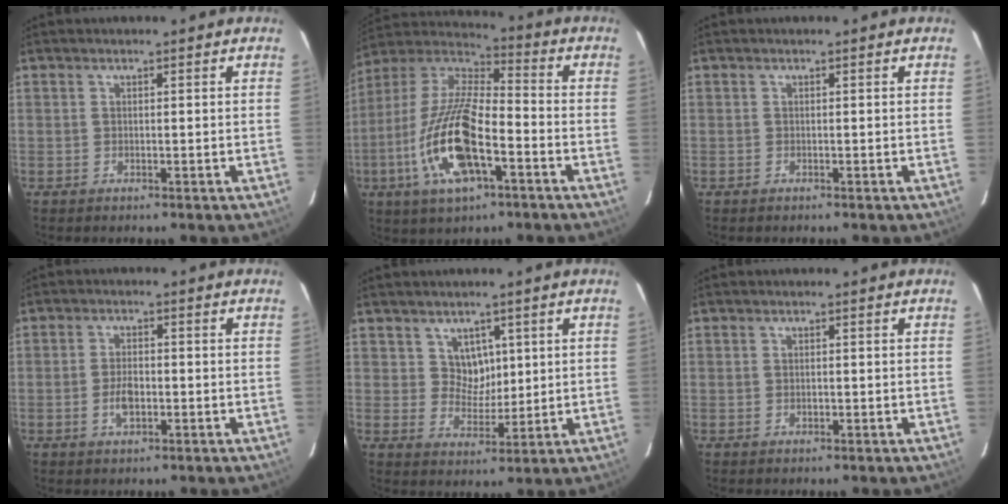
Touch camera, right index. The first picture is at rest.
{"total": 19.2, "force": [-7.2, 7.0, 16.4], "torque": [-0.341, -0.018, -0.142]}
{"total": 0.0}
{"total": 4.2, "force": [-1.3, 2.2, 3.3], "torque": [-0.065, 0.001, -0.021]}
{"total": 4.7, "force": [2.0, 4.1, 1.2], "torque": [-0.015, 0.003, 0.042]}
{"total": 0.9, "force": [-0.2, 0.7, 0.5], "torque": [-0.007, 0.002, -0.003]}